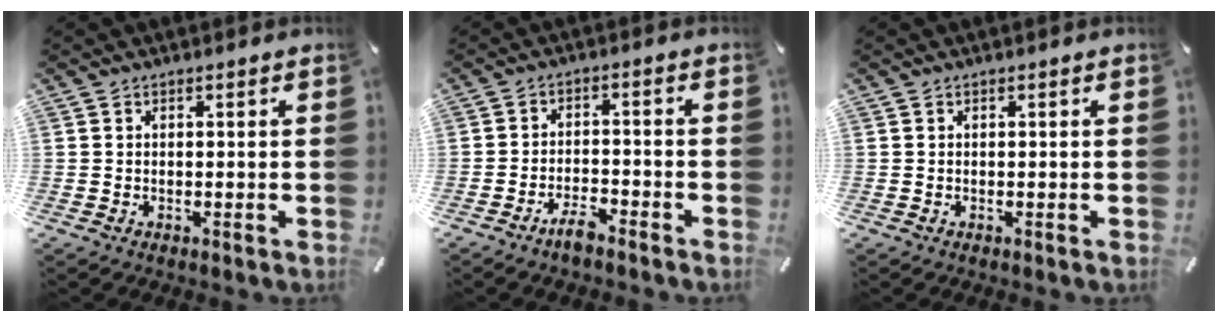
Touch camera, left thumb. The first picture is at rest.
{"total": 4.4, "force": [-3.7, 0.9, 2.1], "torque": [-0.047, 0.015, -0.073]}
{"total": 0.0}